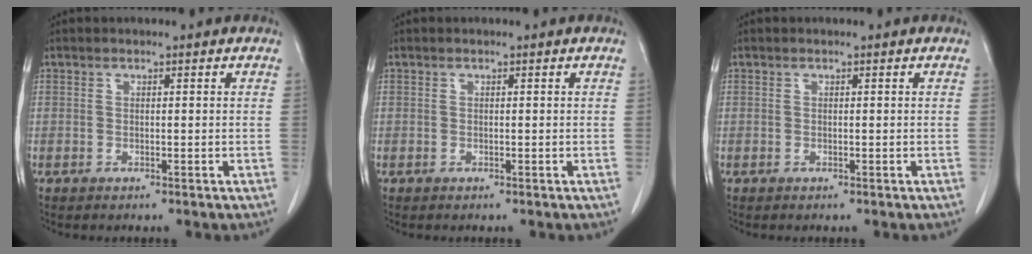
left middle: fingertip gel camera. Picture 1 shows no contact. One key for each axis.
{"total": 0.0}
{"total": 0.0}